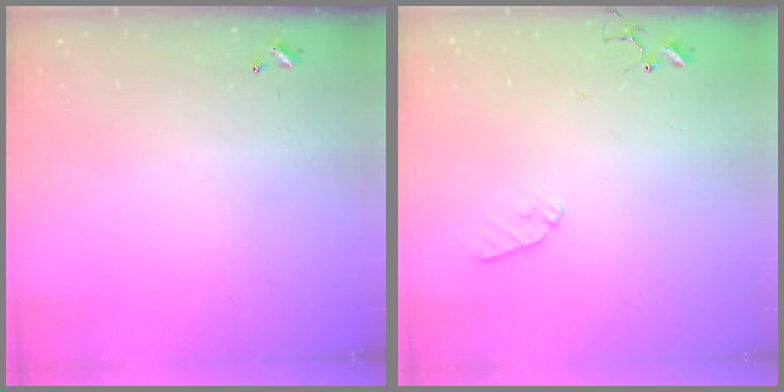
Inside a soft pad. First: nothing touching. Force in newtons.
{"total": 7.6, "press": 7.6, "slide": 0.6}